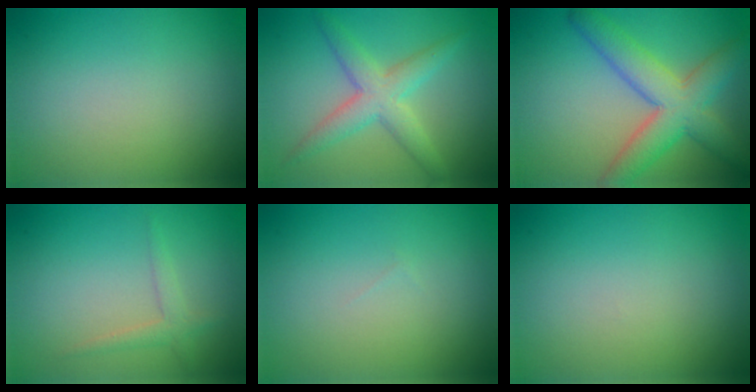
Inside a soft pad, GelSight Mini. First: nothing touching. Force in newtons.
{"total": 4.1, "press": 4.1, "slide": 0.1}
{"total": 6.8, "press": 6.8, "slide": 0.2}
{"total": 1.6, "press": 1.6, "slide": 0.1}
{"total": 0.0}
{"total": 0.0}